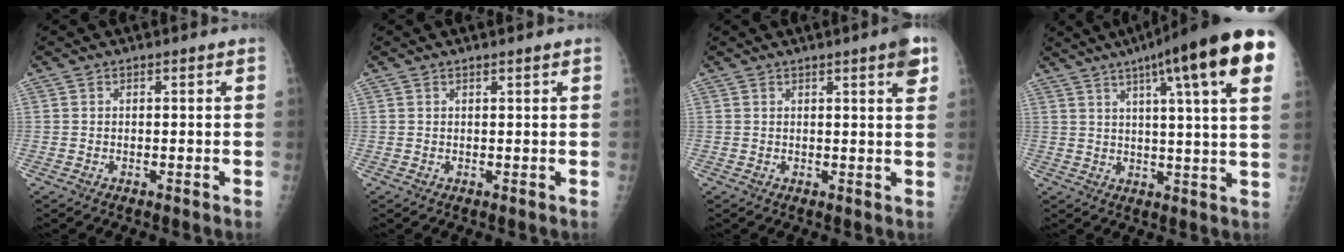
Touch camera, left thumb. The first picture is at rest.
{"total": 0.7, "force": [0.6, 0.0, 0.4], "torque": [-0.008, -0.003, 0.011]}
{"total": 4.0, "force": [2.2, 0.4, 3.4], "torque": [-0.038, -0.009, 0.026]}
{"total": 22.3, "force": [11.2, 3.0, 19.1], "torque": [-0.272, -0.009, 0.139]}